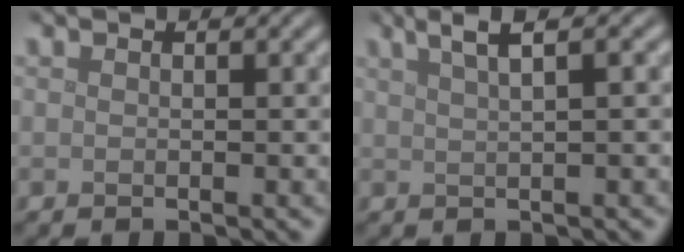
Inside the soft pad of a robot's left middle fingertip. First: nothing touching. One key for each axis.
{"total": 3.6, "fx": 2.3, "fy": 0.9, "fz": 2.7, "tx": -0.027, "ty": 0.011, "tz": 0.026}